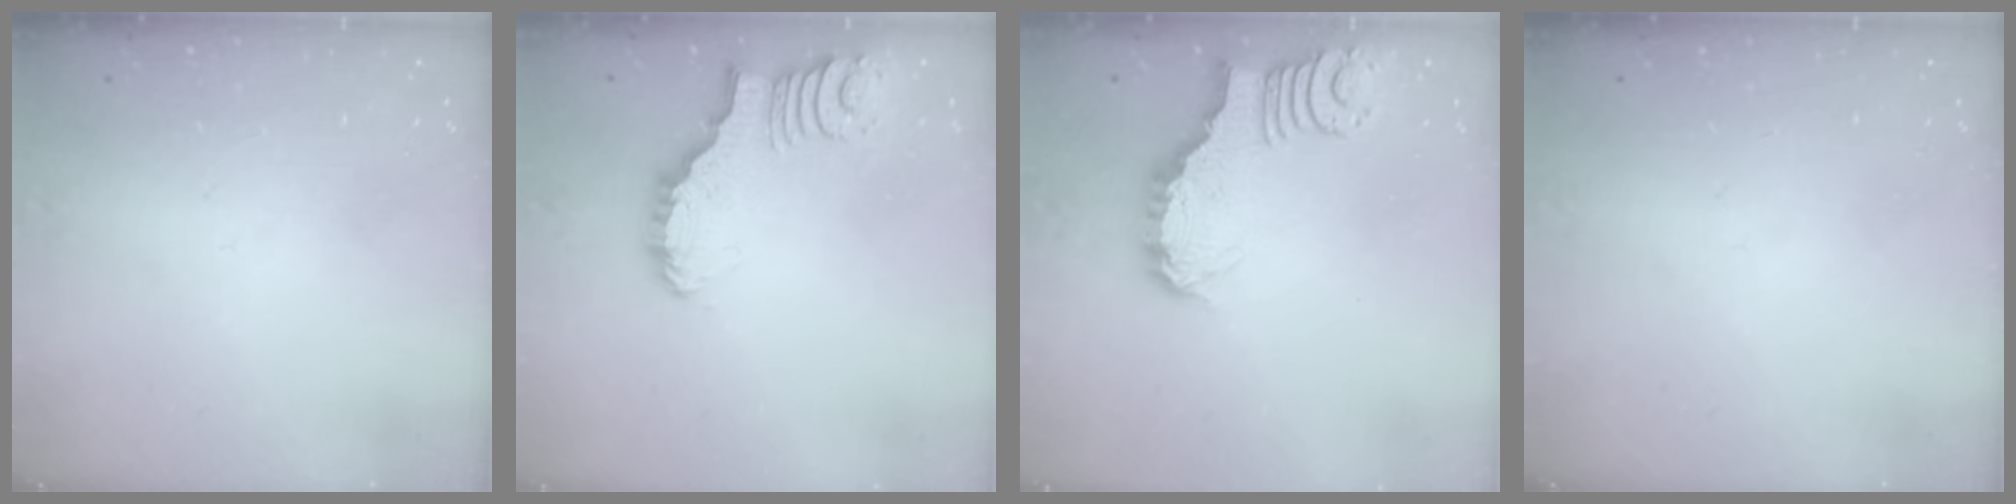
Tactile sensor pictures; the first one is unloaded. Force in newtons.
{"total": 2.3, "press": 2.3, "slide": 0.3}
{"total": 4.1, "press": 4.1, "slide": 0.3}
{"total": 0.0}